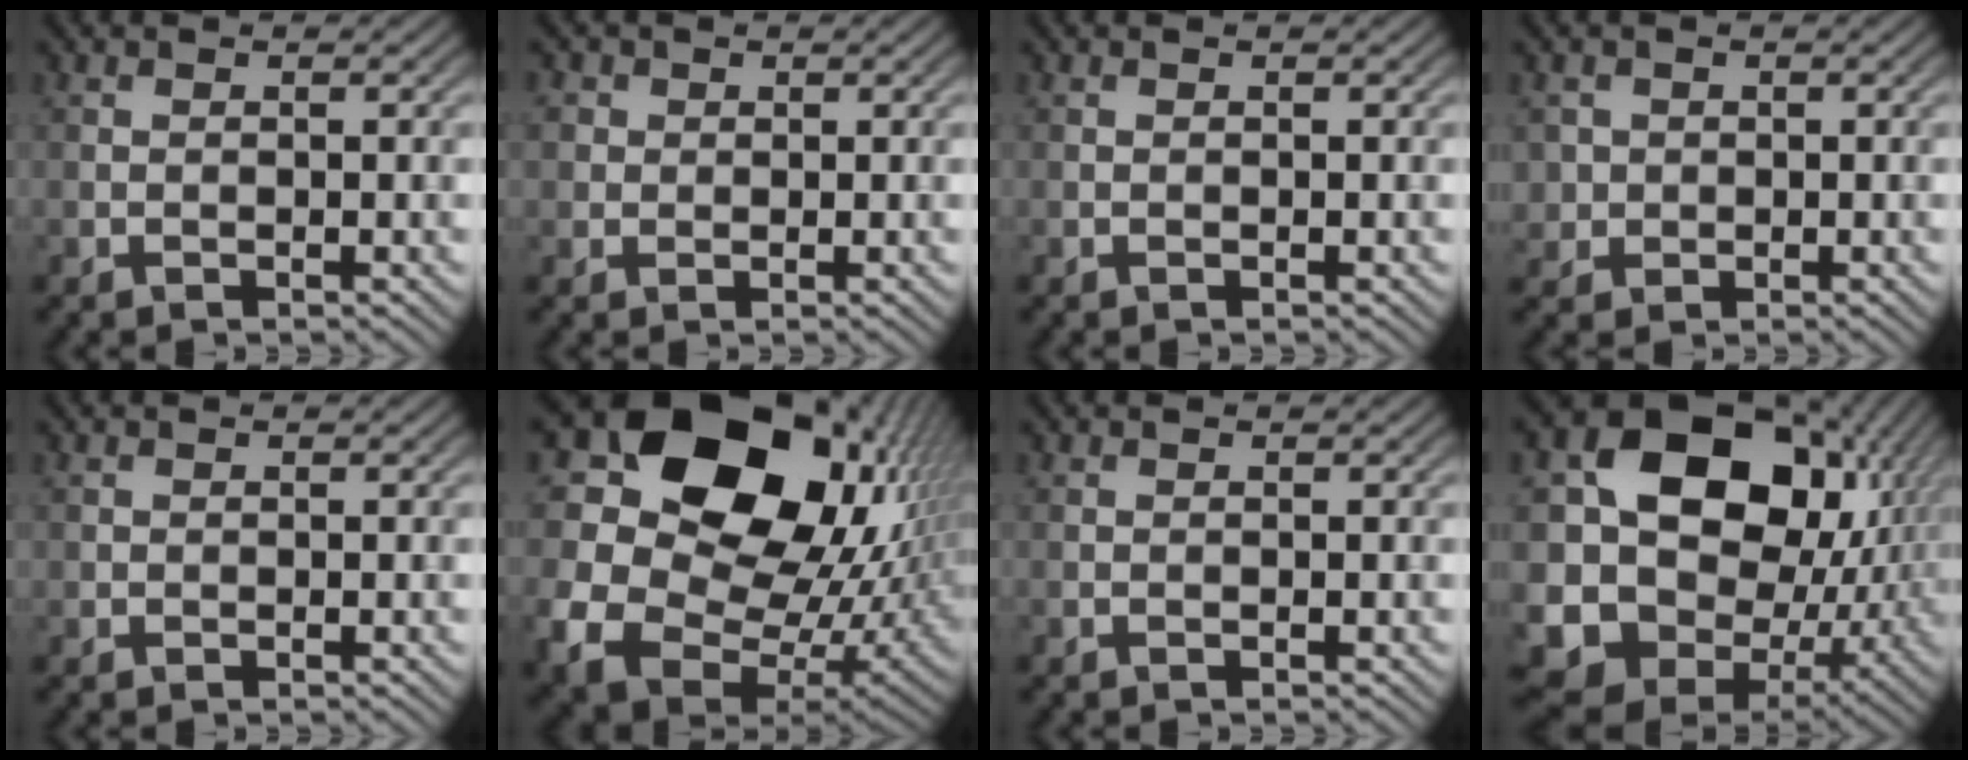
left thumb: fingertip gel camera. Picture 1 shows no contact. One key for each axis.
{"total": 2.5, "fx": 0.9, "fy": 2.3, "fz": 0.7, "tx": -0.025, "ty": 0.000, "tz": 0.013}
{"total": 0.0}
{"total": 2.2, "fx": 0.2, "fy": 2.1, "fz": 0.2, "tx": -0.004, "ty": -0.006, "tz": 0.004}
{"total": 0.6, "fx": 0.2, "fy": 0.6, "fz": 0.1, "tx": 0.000, "ty": -0.004, "tz": 0.005}
{"total": 20.7, "fx": 5.7, "fy": 16.3, "fz": 11.3, "tx": -0.238, "ty": -0.020, "tz": 0.137}
{"total": 0.0}
{"total": 19.9, "fx": 1.2, "fy": 16.0, "fz": 11.8, "tx": -0.252, "ty": -0.049, "tz": 0.062}